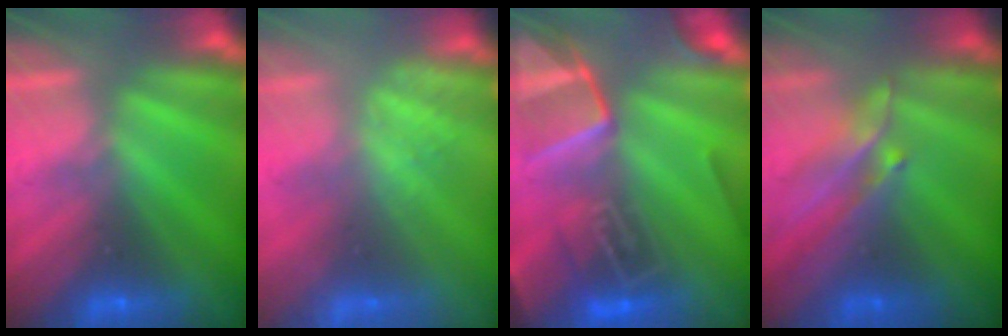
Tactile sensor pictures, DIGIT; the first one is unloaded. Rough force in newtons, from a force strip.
{"total": 2.2}
{"total": 5.7}
{"total": 2.9}